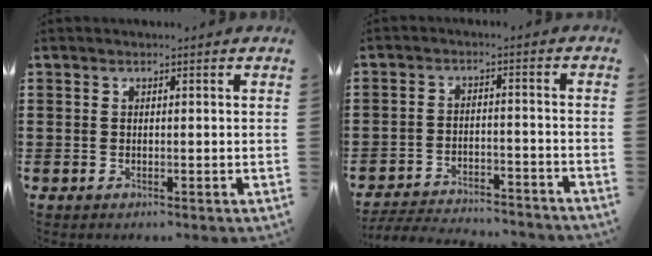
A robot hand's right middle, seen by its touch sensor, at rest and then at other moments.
{"total": 4.5, "force": [-4.4, 0.3, 0.6], "torque": [-0.018, 0.001, -0.093]}